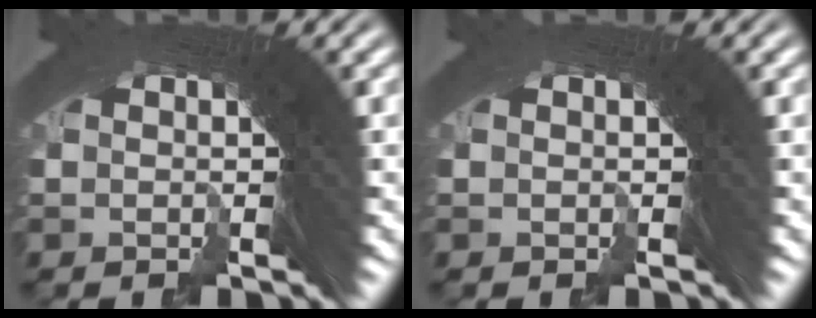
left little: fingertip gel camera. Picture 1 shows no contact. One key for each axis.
{"total": 0.0}